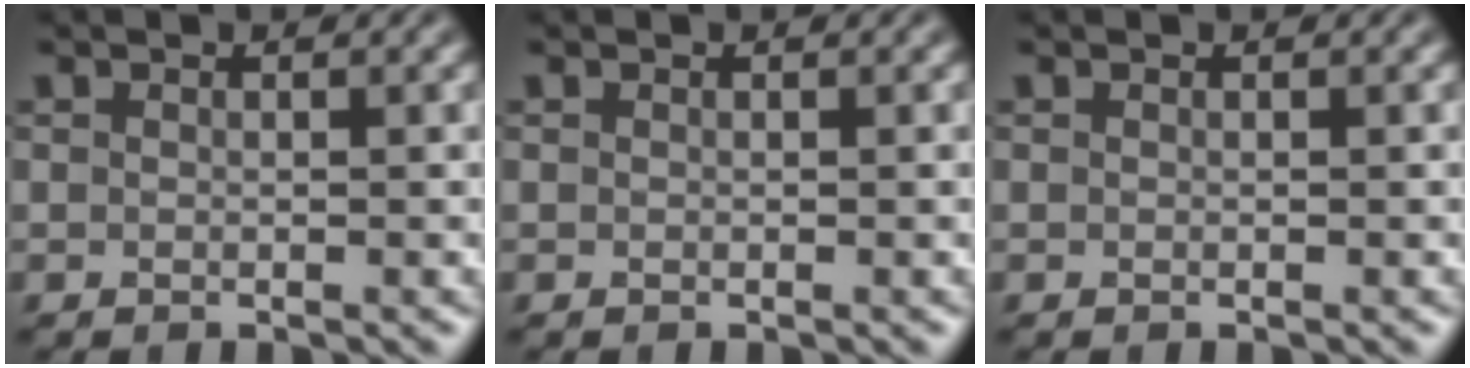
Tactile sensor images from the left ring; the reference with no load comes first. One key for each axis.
{"total": 0.0}
{"total": 0.0}